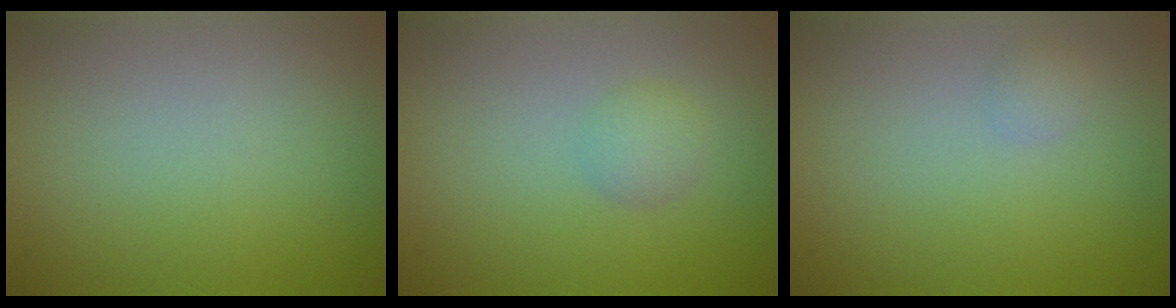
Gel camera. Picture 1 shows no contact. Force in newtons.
{"total": 1.4, "press": 1.4, "slide": 0.0}
{"total": 0.8, "press": 0.8, "slide": 0.0}